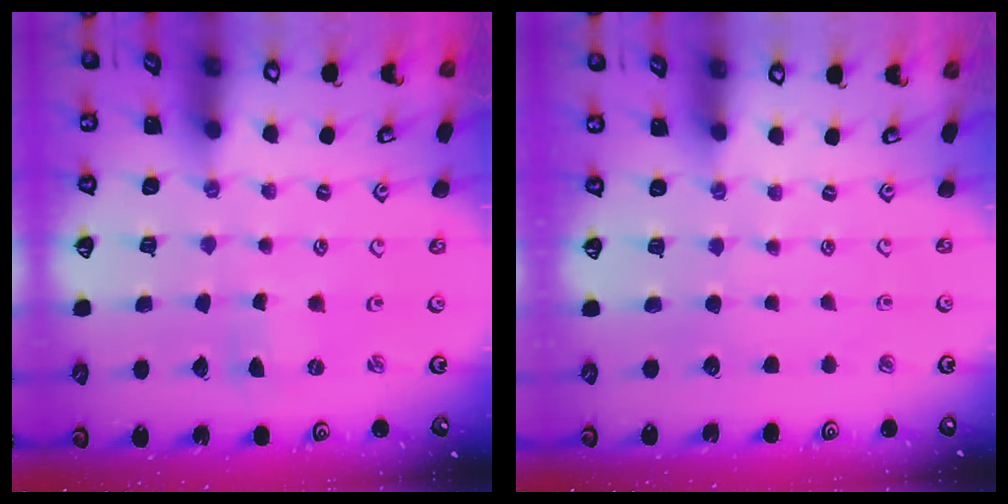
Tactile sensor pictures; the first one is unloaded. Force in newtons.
{"total": 0.0}